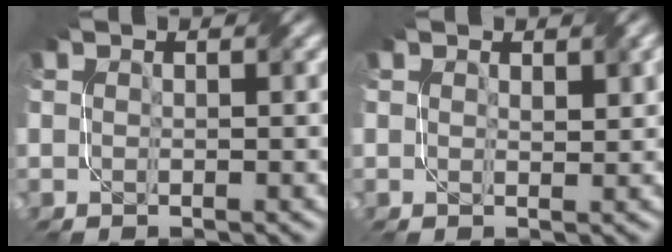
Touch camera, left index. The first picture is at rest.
{"total": 1.3, "force": [0.8, 0.5, 0.9], "torque": [-0.013, -0.002, 0.017]}